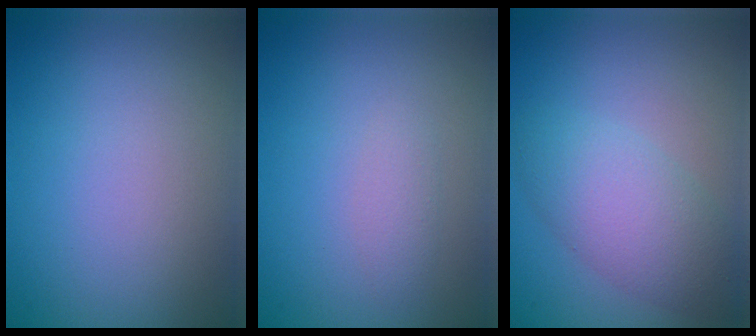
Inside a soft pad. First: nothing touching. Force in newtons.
{"total": 1.1, "press": 1.1, "slide": 0.1}
{"total": 4.5, "press": 4.5, "slide": 0.0}